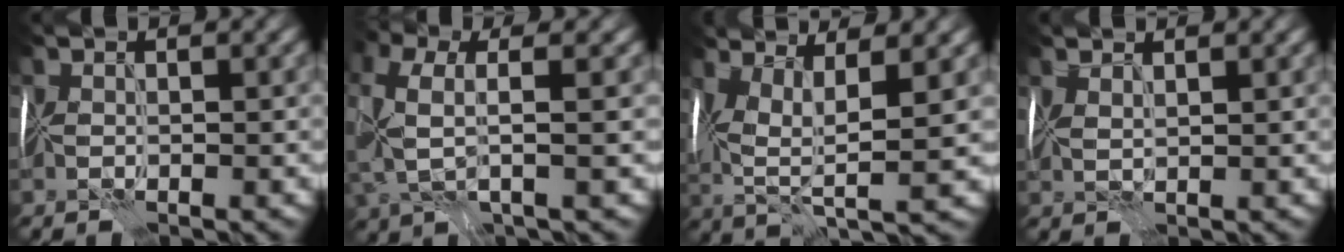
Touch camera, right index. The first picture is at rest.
{"total": 5.1, "force": [0.9, 1.9, 4.7], "torque": [-0.110, 0.005, 0.007]}
{"total": 6.7, "force": [2.0, 2.3, 6.0], "torque": [-0.127, 0.004, 0.036]}
{"total": 1.8, "force": [1.5, 0.4, 1.0], "torque": [-0.024, 0.007, 0.025]}